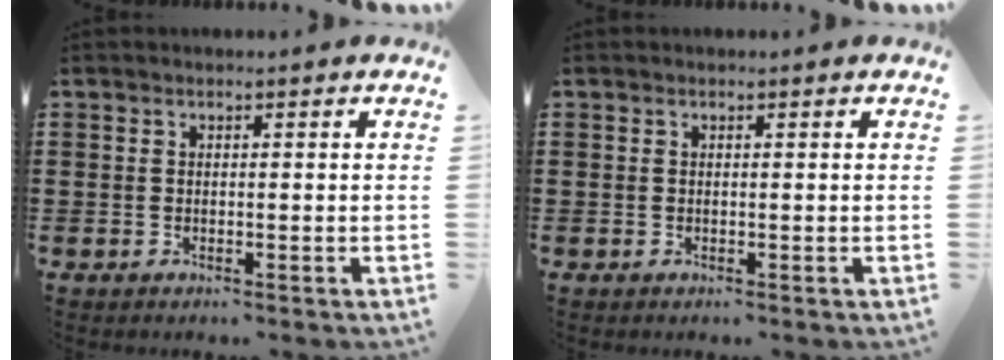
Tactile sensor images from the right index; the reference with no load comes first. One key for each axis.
{"total": 0.0}